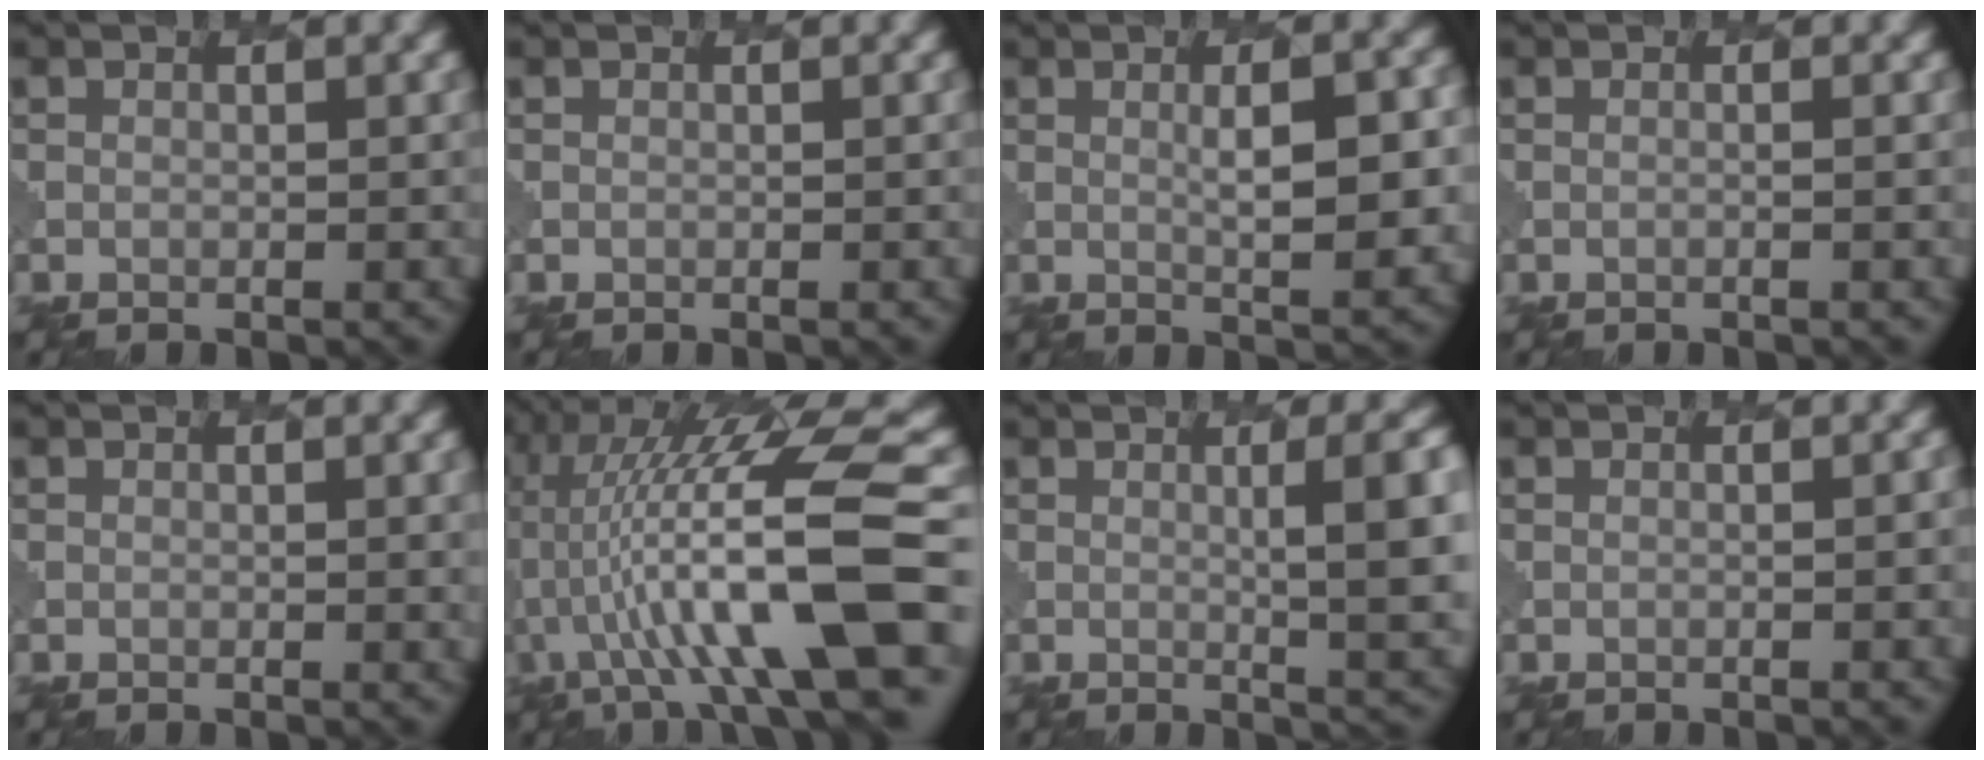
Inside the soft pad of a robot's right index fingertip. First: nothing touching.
{"total": 0.0}
{"total": 4.9, "force": [0.9, 1.0, 4.7], "torque": [-0.074, -0.001, 0.014]}
{"total": 0.8, "force": [0.3, 0.2, 0.7], "torque": [-0.006, -0.002, -0.017]}
{"total": 1.8, "force": [0.4, 0.5, 1.7], "torque": [-0.017, 0.002, 0.003]}
{"total": 15.0, "force": [-0.9, 3.0, 14.7], "torque": [-0.261, 0.037, -0.007]}
{"total": 8.3, "force": [1.1, 2.3, 7.9], "torque": [-0.085, 0.003, 0.013]}
{"total": 0.9, "force": [0.1, 0.2, 0.8], "torque": [-0.004, 0.006, -0.007]}